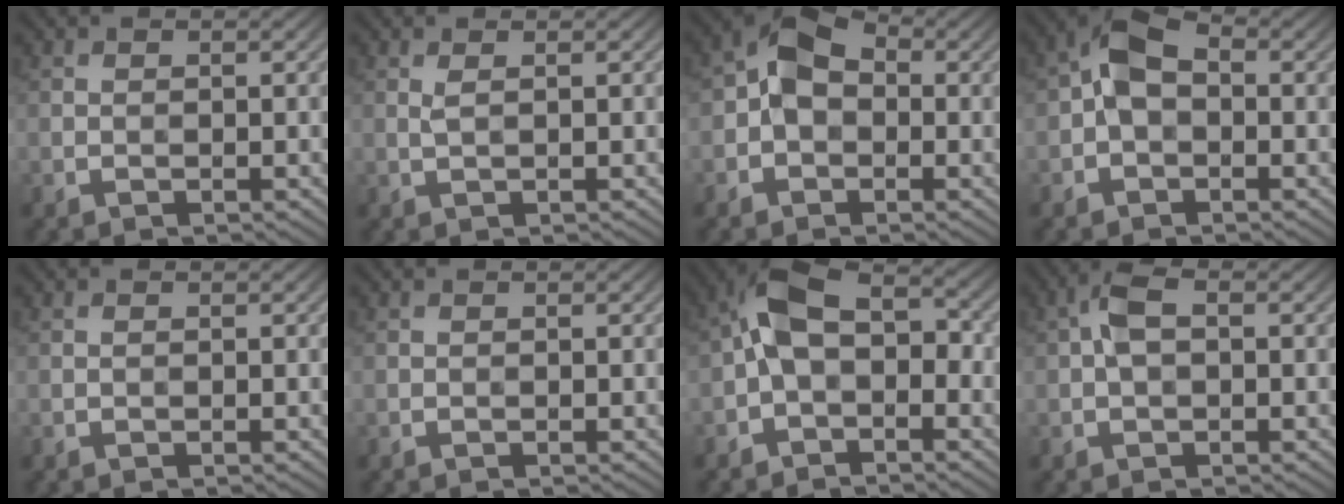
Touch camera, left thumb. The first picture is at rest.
{"total": 1.0, "force": [0.4, 0.2, 0.9], "torque": [-0.024, 0.002, 0.009]}
{"total": 6.0, "force": [-0.3, 4.4, 4.2], "torque": [-0.075, 0.014, -0.019]}
{"total": 5.6, "force": [-0.2, 3.7, 4.2], "torque": [-0.083, 0.013, -0.016]}
{"total": 0.0}
{"total": 0.0}
{"total": 7.0, "force": [-1.3, 4.3, 5.3], "torque": [-0.099, 0.017, -0.035]}
{"total": 4.1, "force": [0.5, 2.3, 3.3], "torque": [-0.074, 0.011, 0.003]}